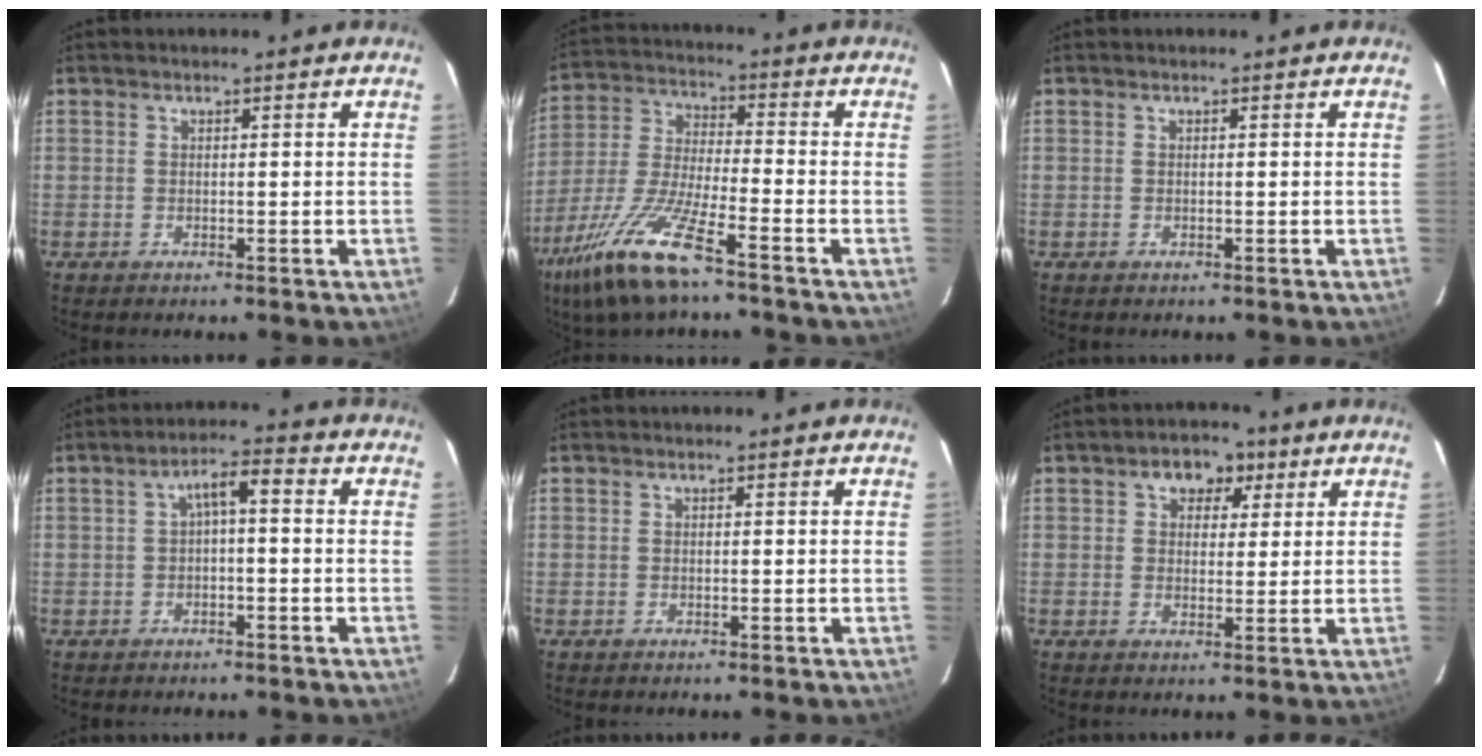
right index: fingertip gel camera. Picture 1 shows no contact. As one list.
[{"total": 14.9, "force": [-9.6, 2.8, 11.1], "torque": [-0.247, -0.024, -0.193]}, {"total": 0.0}, {"total": 4.1, "force": [-0.4, 1.2, 3.9], "torque": [-0.071, 0.015, -0.004]}, {"total": 0.0}, {"total": 6.1, "force": [2.8, 4.4, 3.1], "torque": [-0.044, 0.018, 0.038]}]